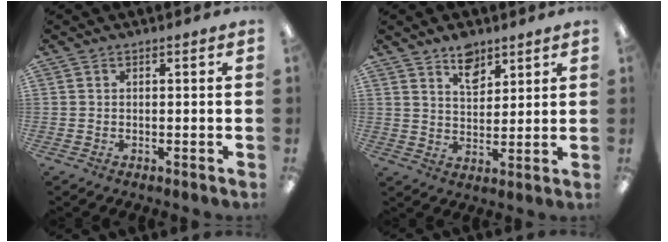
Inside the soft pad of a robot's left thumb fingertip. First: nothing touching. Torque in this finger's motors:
{"motor_torque": [-0.20, -0.08, -0.07, -0.21, 0.03]}